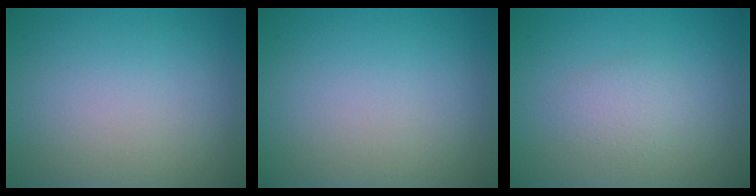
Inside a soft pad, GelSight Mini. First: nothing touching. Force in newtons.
{"total": 0.0}
{"total": 1.6, "press": 1.6, "slide": 0.1}